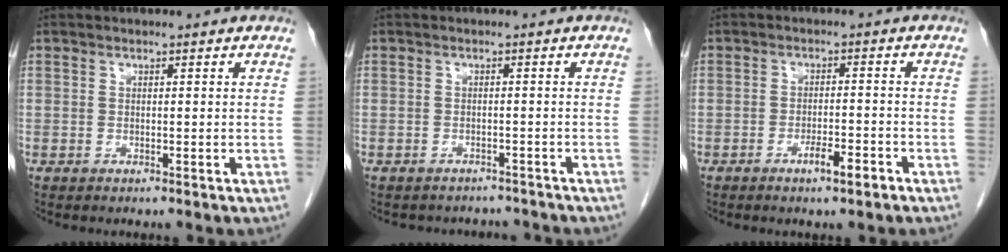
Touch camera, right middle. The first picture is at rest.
{"total": 5.6, "force": [-5.2, 2.0, 0.3], "torque": [-0.005, 0.008, -0.058]}
{"total": 3.5, "force": [-2.2, 0.5, 2.7], "torque": [-0.046, -0.001, -0.034]}